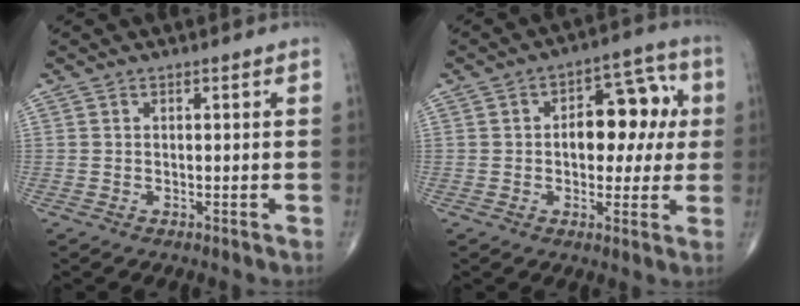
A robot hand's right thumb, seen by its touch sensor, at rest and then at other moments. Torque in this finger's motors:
{"motor_torque": [1.20, 1.43, 0.71, -0.06, 0.07]}